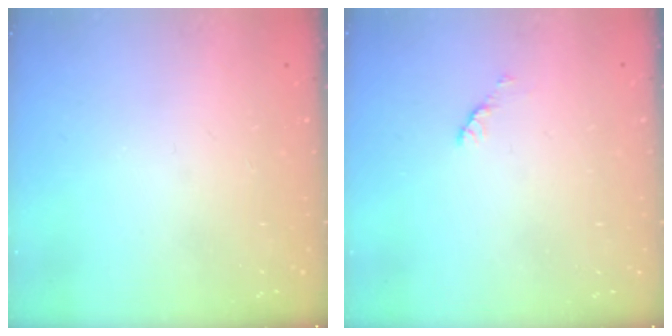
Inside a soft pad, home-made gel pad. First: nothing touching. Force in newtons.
{"total": 2.8, "press": 2.7, "slide": 0.4}